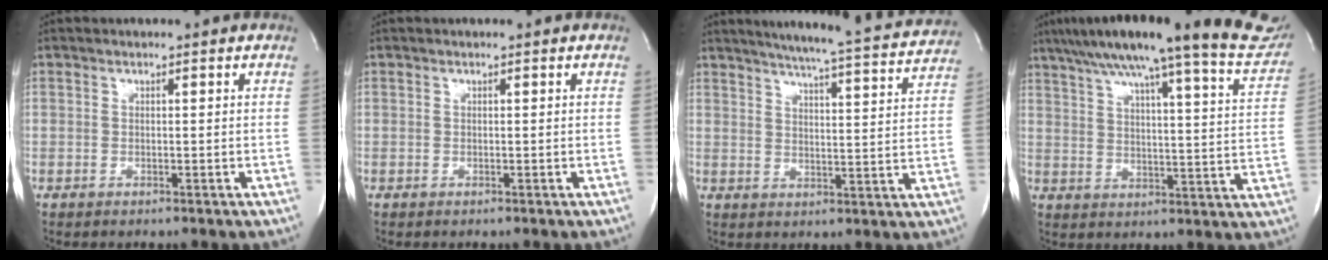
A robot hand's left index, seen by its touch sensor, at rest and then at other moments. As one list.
[{"total": 0.0}, {"total": 21.5, "force": [19.8, 0.5, 8.5], "torque": [-0.131, -0.039, 0.239]}, {"total": 28.5, "force": [23.5, 2.4, 16.0], "torque": [-0.235, -0.020, 0.295]}]